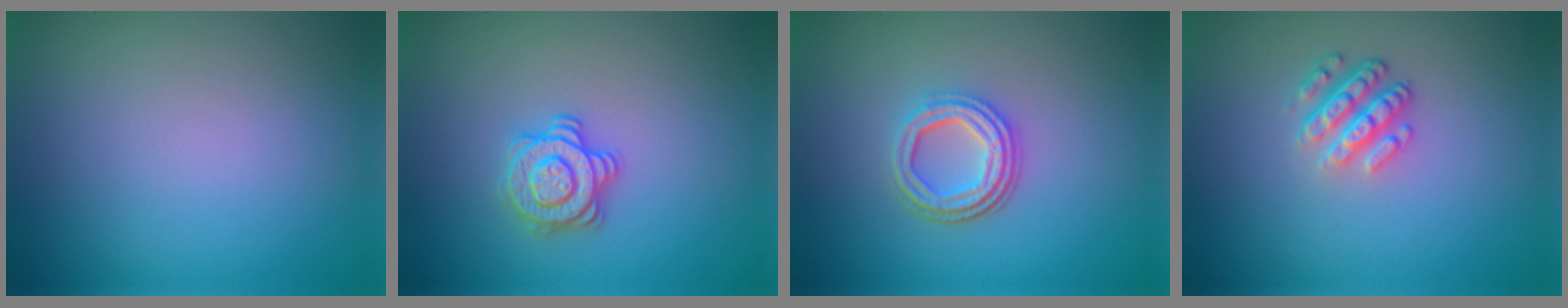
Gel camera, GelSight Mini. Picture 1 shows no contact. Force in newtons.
{"total": 2.8, "press": 2.7, "slide": 0.7}
{"total": 4.0, "press": 3.1, "slide": 2.5}
{"total": 3.5, "press": 2.6, "slide": 2.4}